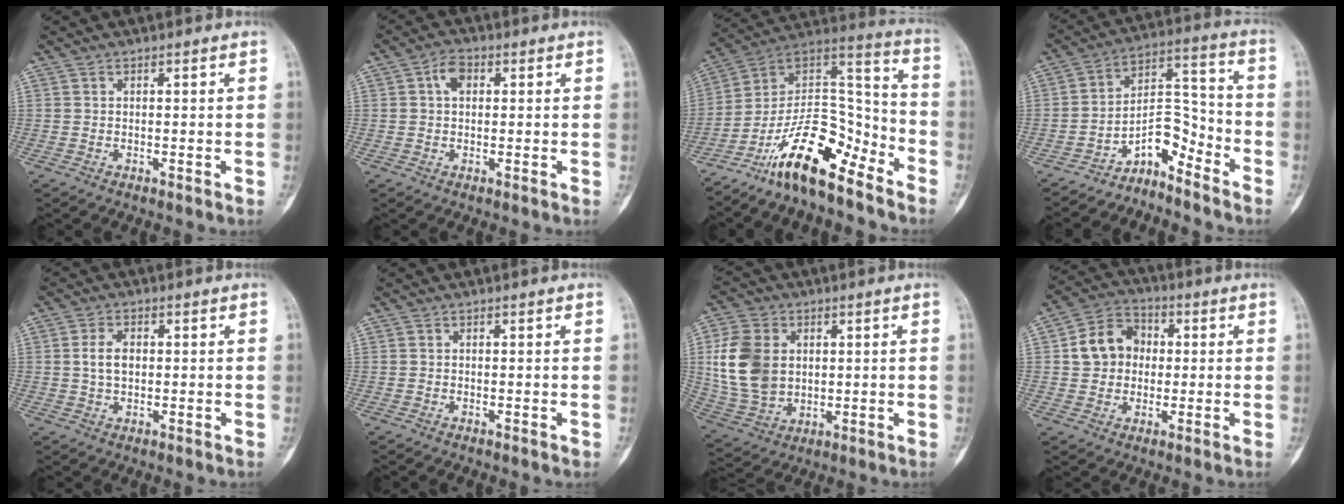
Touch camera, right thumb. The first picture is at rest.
{"total": 4.0, "force": [1.2, 2.8, 2.7], "torque": [-0.039, 0.006, 0.017]}
{"total": 18.0, "force": [-12.3, 6.6, 11.3], "torque": [-0.159, 0.111, -0.219]}
{"total": 8.3, "force": [-6.8, 3.5, 3.2], "torque": [-0.029, 0.098, -0.126]}
{"total": 4.2, "force": [0.4, 2.7, 3.2], "torque": [-0.060, 0.005, 0.006]}
{"total": 0.0}
{"total": 14.1, "force": [2.1, 10.5, 9.1], "torque": [-0.167, -0.004, 0.051]}
{"total": 9.8, "force": [0.7, 8.3, 5.1], "torque": [-0.065, 0.020, 0.002]}